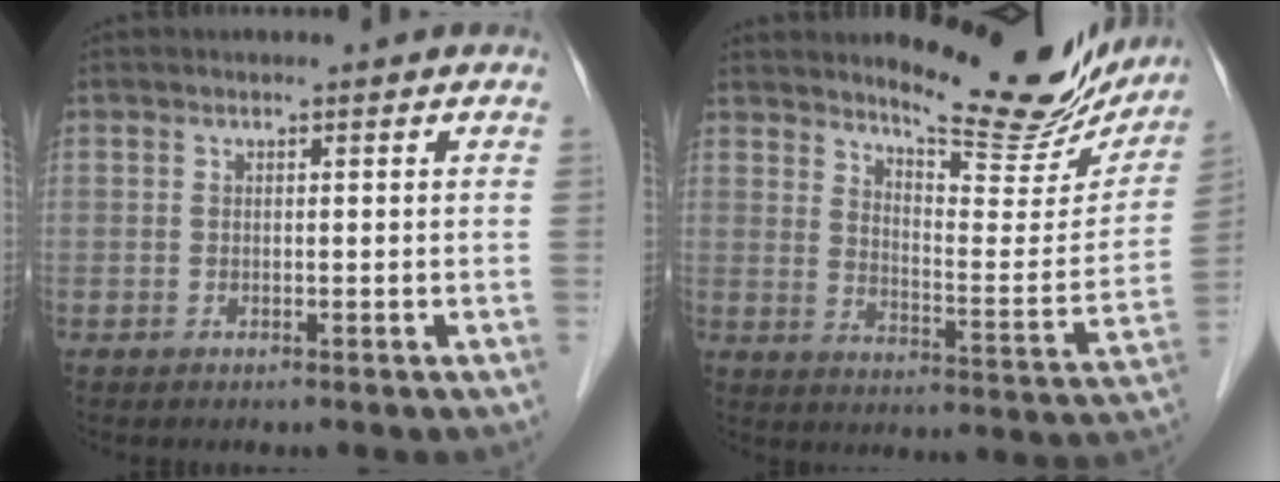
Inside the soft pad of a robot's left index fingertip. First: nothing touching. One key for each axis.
{"total": 16.3, "fx": 14.6, "fy": 3.5, "fz": 6.3, "tx": -0.080, "ty": -0.050, "tz": 0.185}